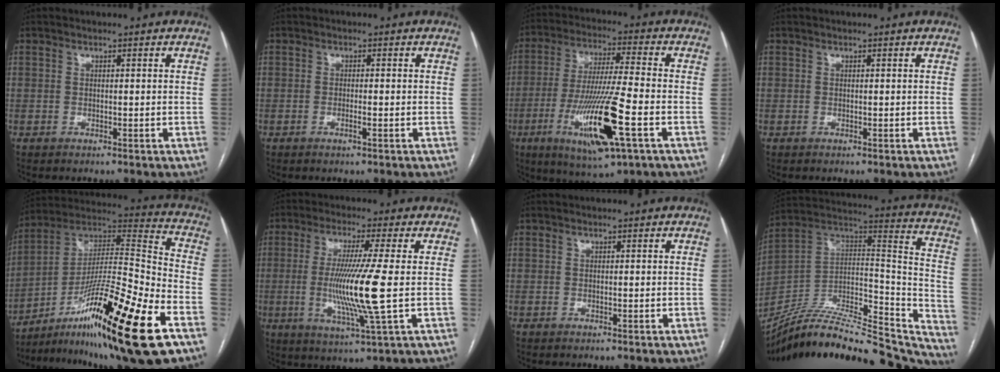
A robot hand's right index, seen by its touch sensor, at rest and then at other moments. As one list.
[{"total": 1.5, "force": [-0.6, 0.0, 1.3], "torque": [-0.026, -0.002, -0.012]}, {"total": 16.6, "force": [-5.8, 1.1, 15.5], "torque": [-0.304, -0.028, -0.101]}, {"total": 0.0}, {"total": 24.9, "force": [-13.3, 0.4, 21.0], "torque": [-0.330, -0.015, -0.225]}, {"total": 11.6, "force": [-0.9, -1.2, 11.5], "torque": [-0.233, -0.024, -0.019]}, {"total": 0.0}, {"total": 37.2, "force": [-32.4, 9.4, 15.8], "torque": [-0.201, -0.007, -0.469]}]